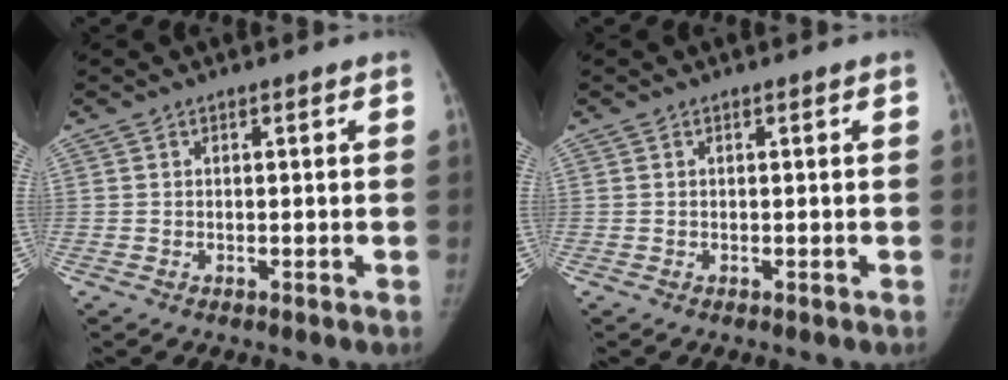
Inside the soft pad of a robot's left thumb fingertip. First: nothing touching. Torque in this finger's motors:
{"motor_torque": [0.01, 0.00, 0.26, -0.07, 0.00]}